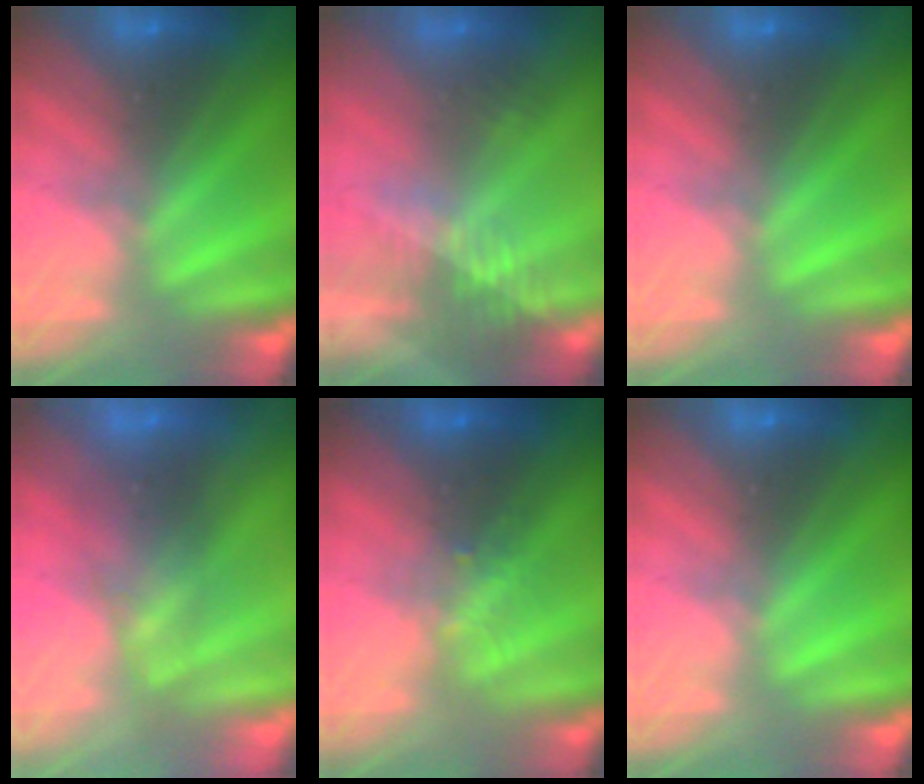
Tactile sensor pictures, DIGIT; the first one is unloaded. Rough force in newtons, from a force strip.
{"total": 2.4}
{"total": 0.0}
{"total": 2.4}
{"total": 2.4}
{"total": 0.0}